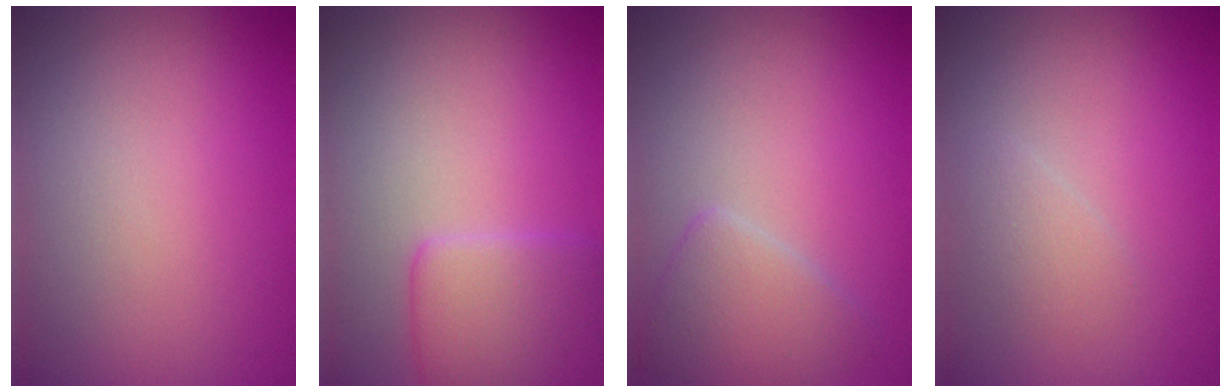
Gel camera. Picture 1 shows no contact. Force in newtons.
{"total": 3.7, "press": 3.7, "slide": 0.1}
{"total": 2.9, "press": 2.9, "slide": 0.1}
{"total": 1.4, "press": 1.4, "slide": 0.0}